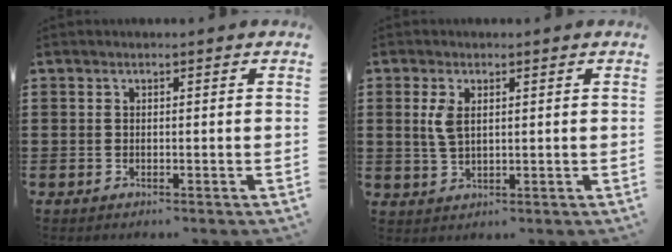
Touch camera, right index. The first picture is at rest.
{"total": 3.5, "force": [0.9, 1.7, 2.9], "torque": [-0.071, 0.004, 0.013]}